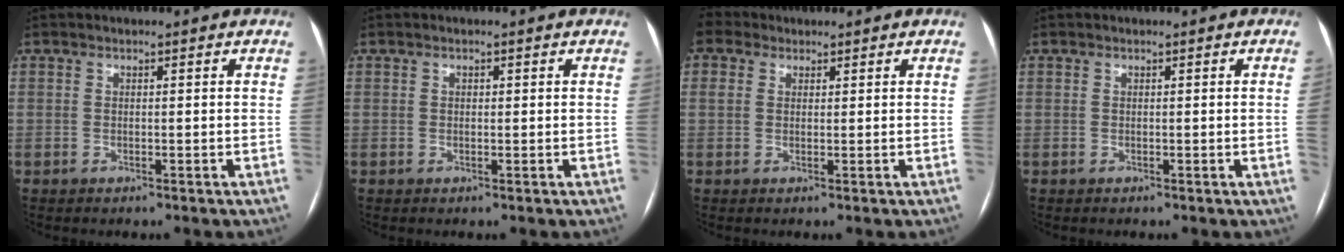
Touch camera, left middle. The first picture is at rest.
{"total": 0.5, "force": [0.2, 0.3, 0.3], "torque": [-0.007, -0.001, 0.004]}
{"total": 2.9, "force": [1.8, 2.2, 0.7], "torque": [-0.025, 0.024, 0.039]}
{"total": 1.0, "force": [-0.1, -0.4, 0.9], "torque": [-0.007, -0.001, -0.003]}